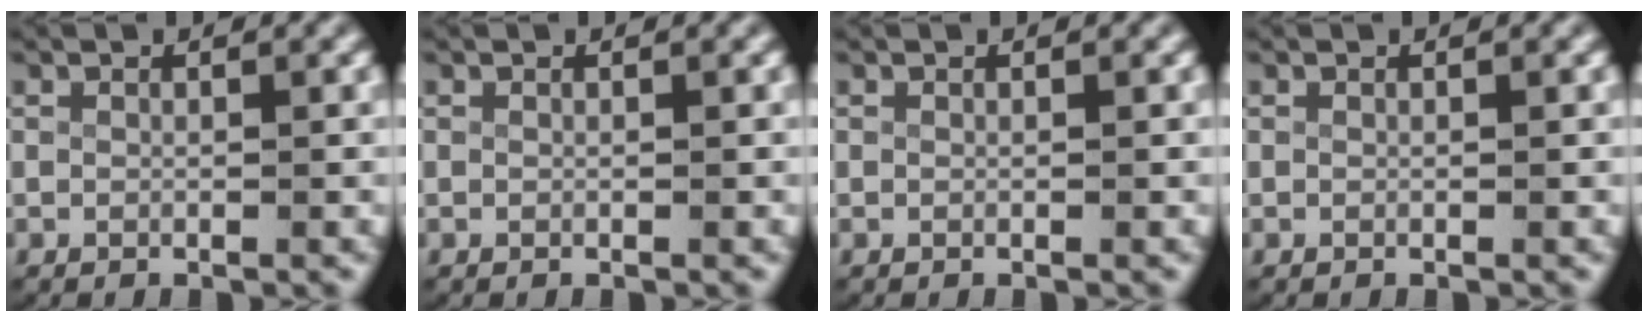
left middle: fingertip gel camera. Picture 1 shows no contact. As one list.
[{"total": 0.0}, {"total": 0.0}, {"total": 0.0}]